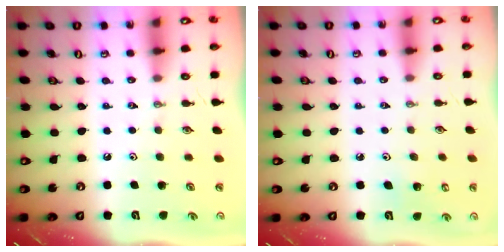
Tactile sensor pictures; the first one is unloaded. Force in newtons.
{"total": 4.1, "press": 3.9, "slide": 1.0}